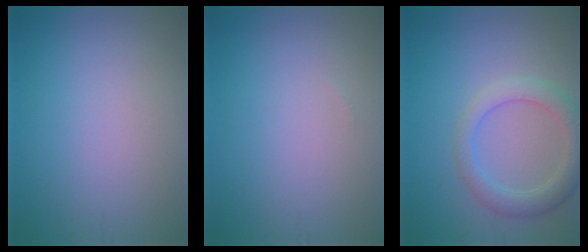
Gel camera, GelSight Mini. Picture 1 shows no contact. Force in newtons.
{"total": 0.0}
{"total": 3.6, "press": 3.6, "slide": 0.5}